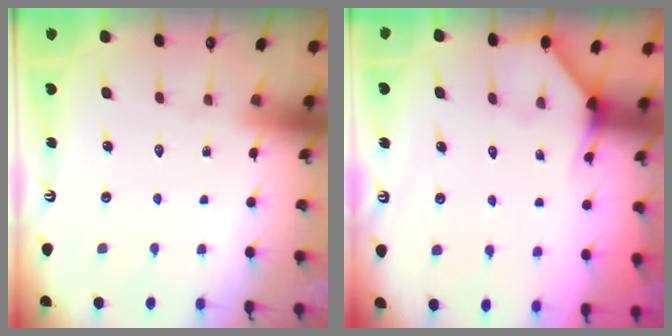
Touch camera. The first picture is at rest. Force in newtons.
{"total": 3.5, "press": 3.4, "slide": 0.4}